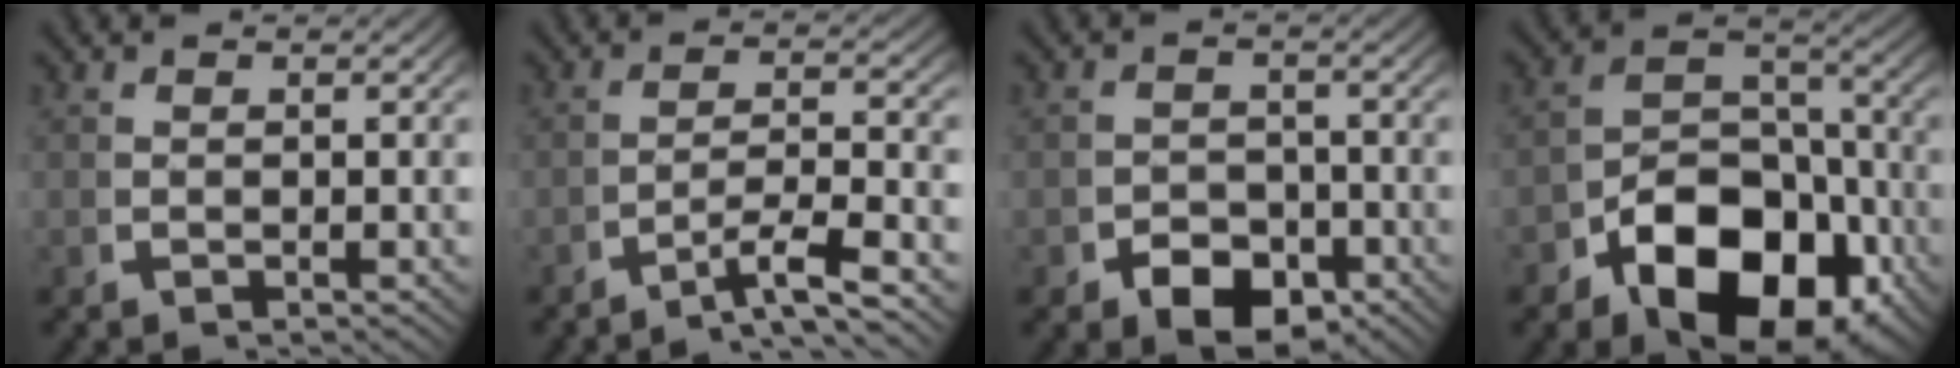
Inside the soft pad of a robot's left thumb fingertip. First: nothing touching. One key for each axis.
{"total": 4.2, "fx": -2.5, "fy": 1.3, "fz": 3.0, "tx": -0.057, "ty": -0.011, "tz": -0.036}
{"total": 4.2, "fx": -2.3, "fy": 2.8, "fz": 2.0, "tx": -0.021, "ty": -0.017, "tz": -0.038}
{"total": 11.6, "fx": -4.3, "fy": 7.6, "fz": 7.7, "tx": -0.124, "ty": -0.043, "tz": -0.060}